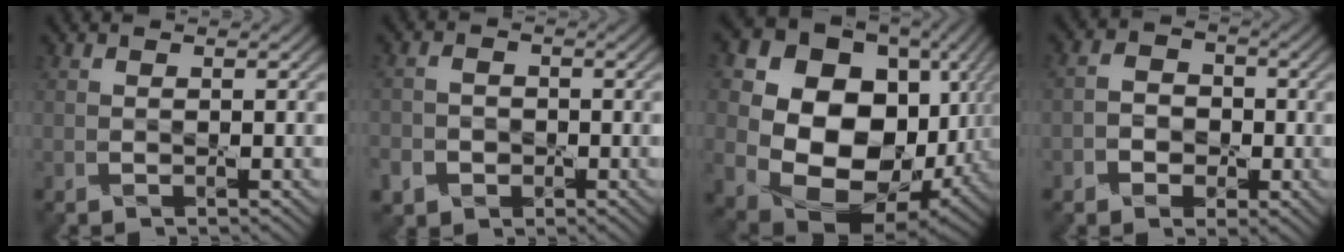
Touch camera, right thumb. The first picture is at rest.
{"total": 3.7, "force": [-1.8, 3.0, 1.2], "torque": [-0.030, -0.007, -0.036]}
{"total": 20.0, "force": [2.0, 15.9, 12.1], "torque": [-0.261, -0.028, 0.084]}
{"total": 4.0, "force": [-1.2, 3.3, 1.9], "torque": [-0.021, -0.001, -0.033]}